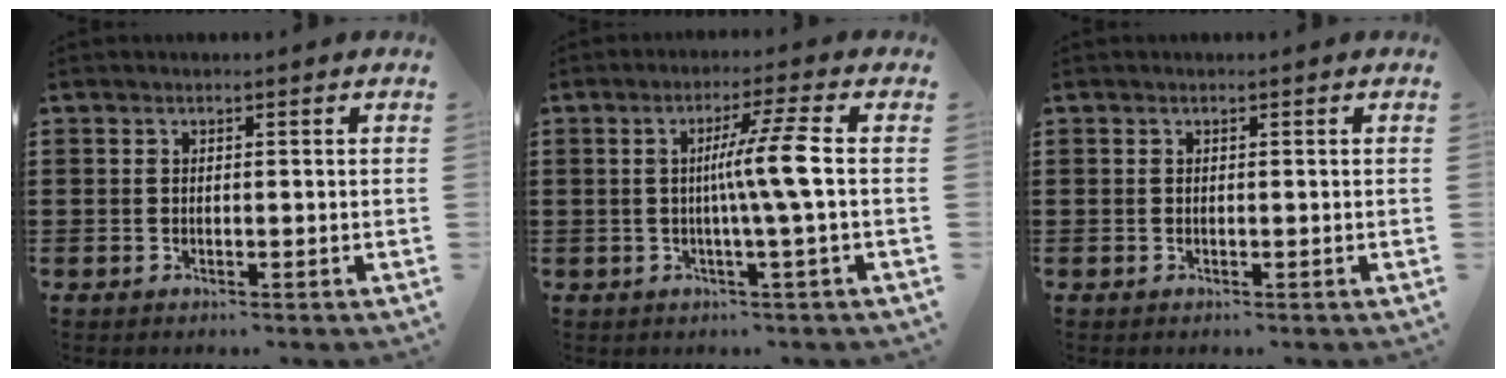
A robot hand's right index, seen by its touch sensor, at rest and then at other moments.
{"total": 6.6, "force": [-0.1, -1.1, 6.5], "torque": [-0.120, -0.004, -0.012]}
{"total": 0.0}